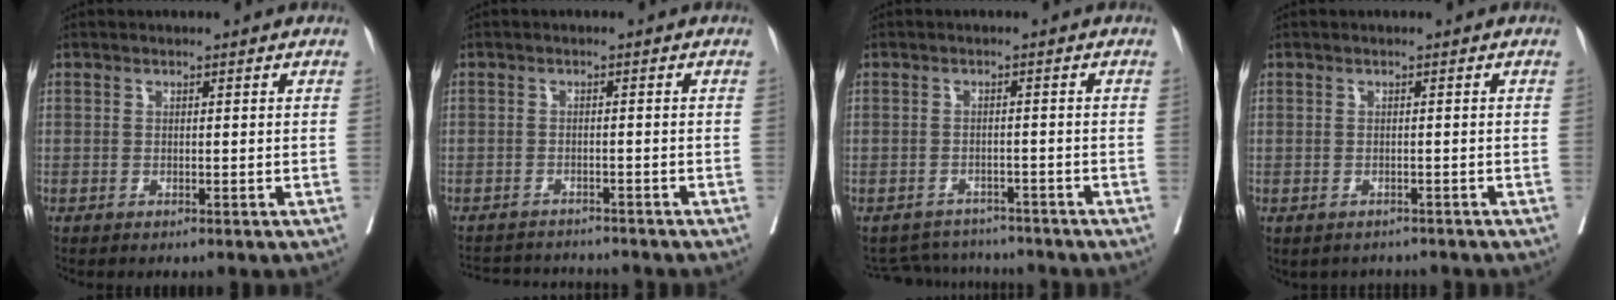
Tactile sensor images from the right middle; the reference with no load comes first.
{"total": 7.6, "force": [-7.5, 0.5, 1.2], "torque": [-0.017, 0.004, -0.108]}
{"total": 6.6, "force": [-6.4, 1.4, -0.2], "torque": [0.006, 0.012, -0.089]}
{"total": 2.9, "force": [-2.5, 1.4, 0.7], "torque": [-0.007, 0.003, -0.028]}